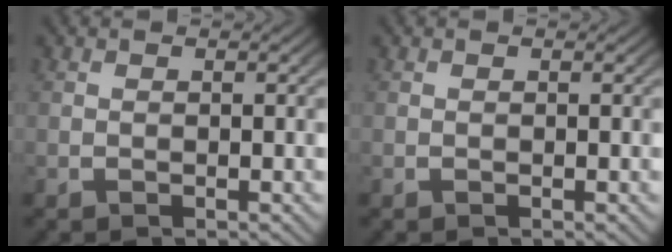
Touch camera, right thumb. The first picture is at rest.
{"total": 0.0}